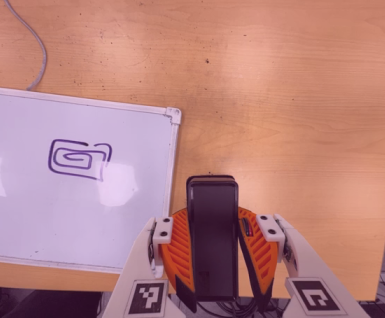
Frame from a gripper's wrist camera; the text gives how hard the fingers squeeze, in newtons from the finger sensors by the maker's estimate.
{"total": 8.1, "left": 6.2, "right": 10.0}